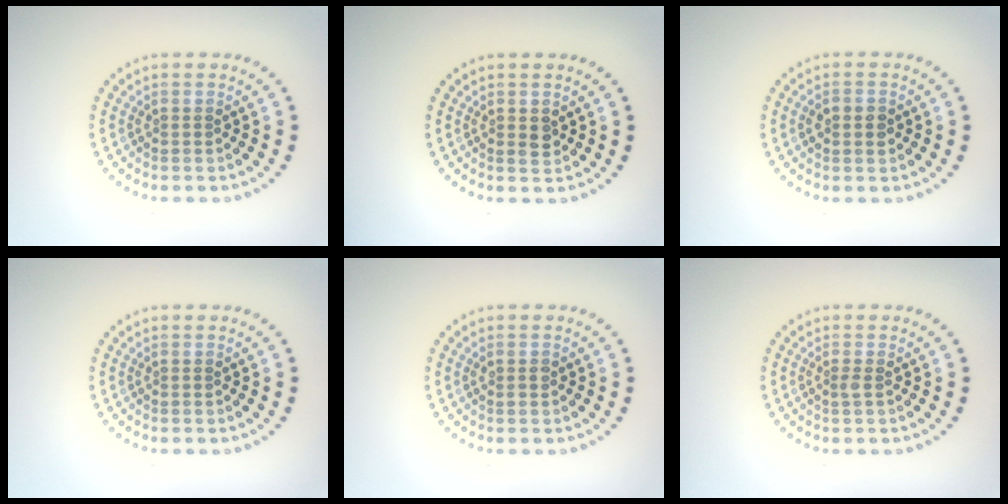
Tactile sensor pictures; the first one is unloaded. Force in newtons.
{"total": 1.1, "press": 1.1, "slide": 0.0}
{"total": 1.8, "press": 1.8, "slide": 0.1}
{"total": 0.0}
{"total": 0.8, "press": 0.8, "slide": 0.2}
{"total": 0.6, "press": 0.5, "slide": 0.3}